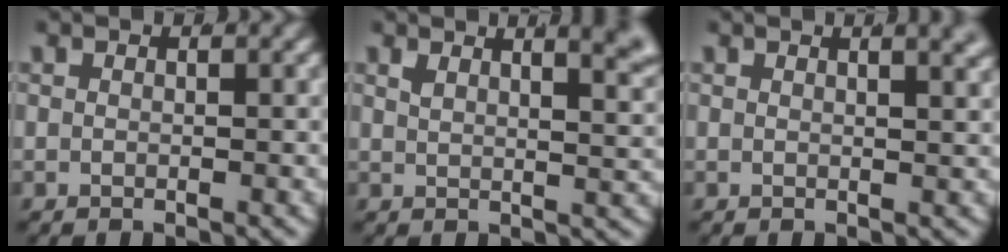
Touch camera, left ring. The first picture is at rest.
{"total": 7.3, "force": [4.1, 2.9, 5.3], "torque": [-0.047, 0.016, 0.056]}
{"total": 2.8, "force": [1.8, 0.6, 2.1], "torque": [-0.016, 0.010, 0.023]}